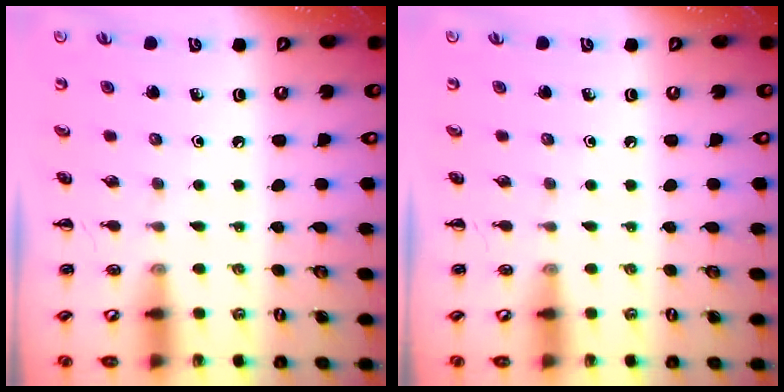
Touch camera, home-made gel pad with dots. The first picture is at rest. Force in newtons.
{"total": 0.0}